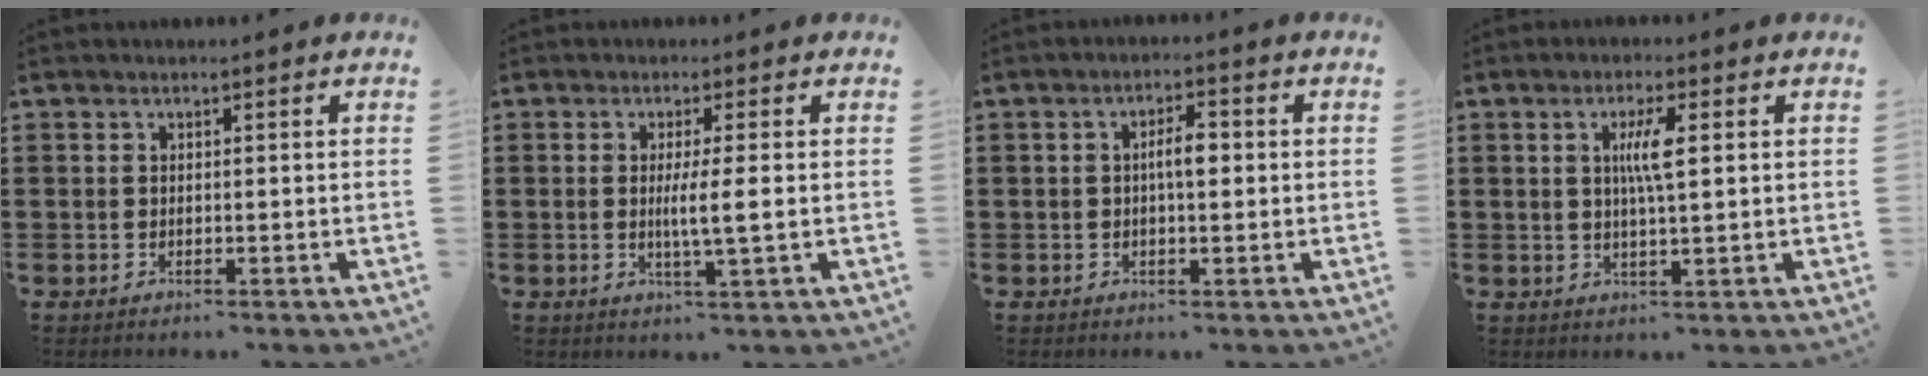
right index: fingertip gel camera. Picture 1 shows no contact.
{"total": 3.8, "force": [0.0, -0.1, 3.8], "torque": [-0.069, -0.008, -0.004]}
{"total": 3.5, "force": [0.2, 1.2, 3.3], "torque": [-0.063, 0.004, 0.000]}
{"total": 4.1, "force": [0.8, 0.6, 4.0], "torque": [-0.080, 0.002, 0.010]}